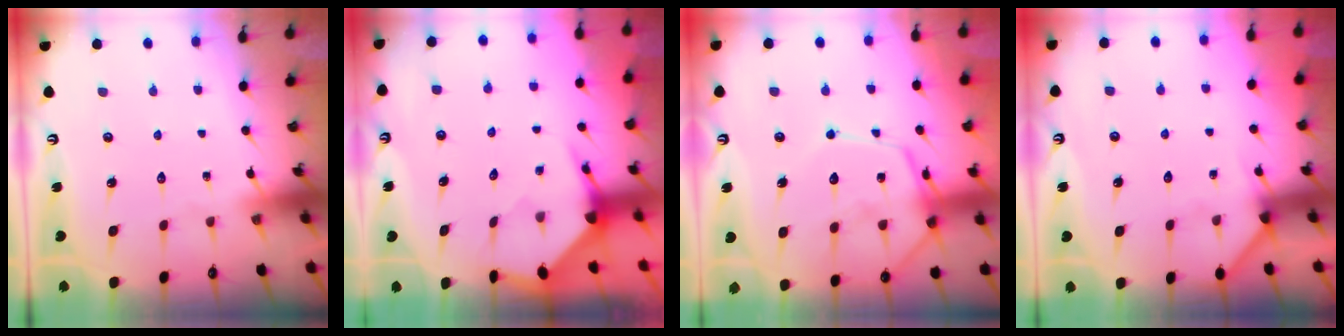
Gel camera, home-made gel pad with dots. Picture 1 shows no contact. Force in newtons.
{"total": 3.6, "press": 3.6, "slide": 0.4}
{"total": 12.1, "press": 12.1, "slide": 1.1}
{"total": 3.7, "press": 3.7, "slide": 0.5}